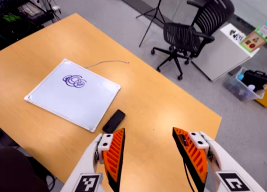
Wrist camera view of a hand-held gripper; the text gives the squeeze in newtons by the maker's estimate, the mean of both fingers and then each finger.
{"total": 0.0}